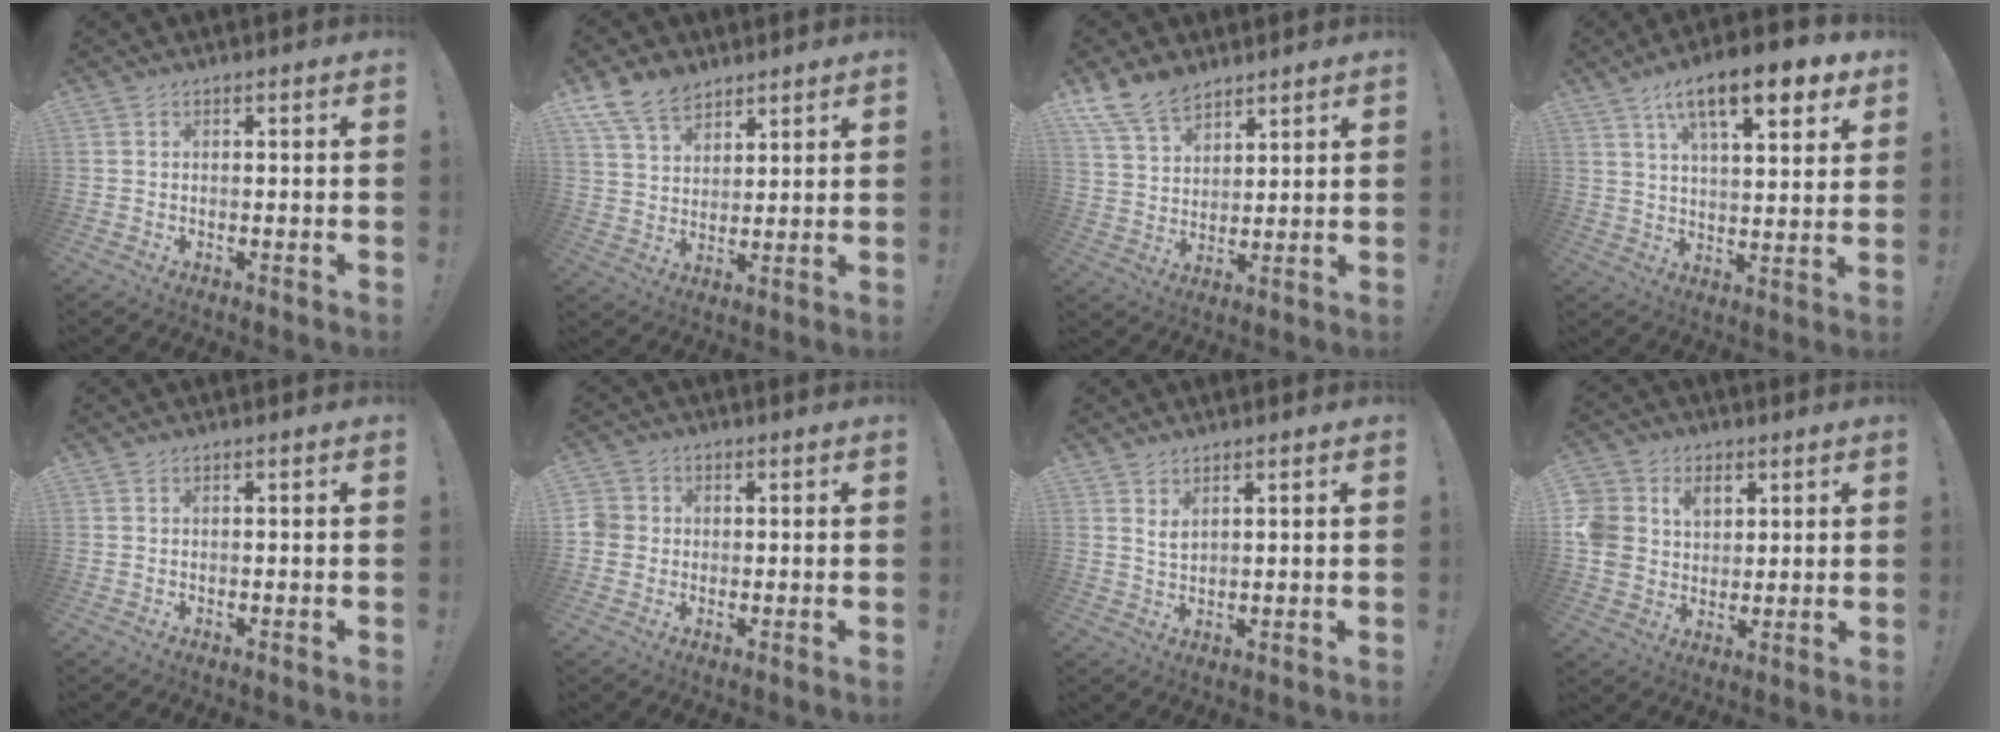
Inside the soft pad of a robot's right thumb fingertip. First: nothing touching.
{"total": 11.0, "force": [8.1, 6.4, 3.9], "torque": [-0.077, -0.043, 0.161]}
{"total": 11.4, "force": [9.0, 6.0, 3.9], "torque": [-0.080, -0.053, 0.176]}
{"total": 15.4, "force": [8.4, 5.1, 11.8], "torque": [-0.187, -0.035, 0.134]}
{"total": 0.0}
{"total": 4.4, "force": [-0.1, 4.1, 1.4], "torque": [-0.035, 0.011, 0.000]}
{"total": 2.8, "force": [1.9, 1.0, 1.8], "torque": [-0.028, -0.010, 0.032]}
{"total": 10.2, "force": [3.7, 8.7, 3.9], "torque": [-0.093, -0.019, 0.072]}